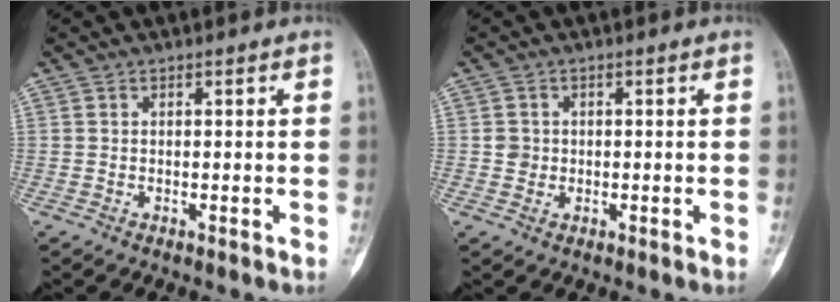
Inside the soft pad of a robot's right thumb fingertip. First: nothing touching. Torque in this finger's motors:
{"motor_torque": [0.69, 0.13, 0.03, -0.11, 0.10]}